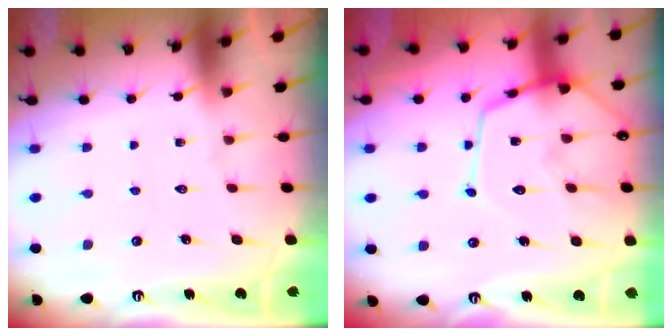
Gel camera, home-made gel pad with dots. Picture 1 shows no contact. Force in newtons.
{"total": 14.7, "press": 14.6, "slide": 1.4}